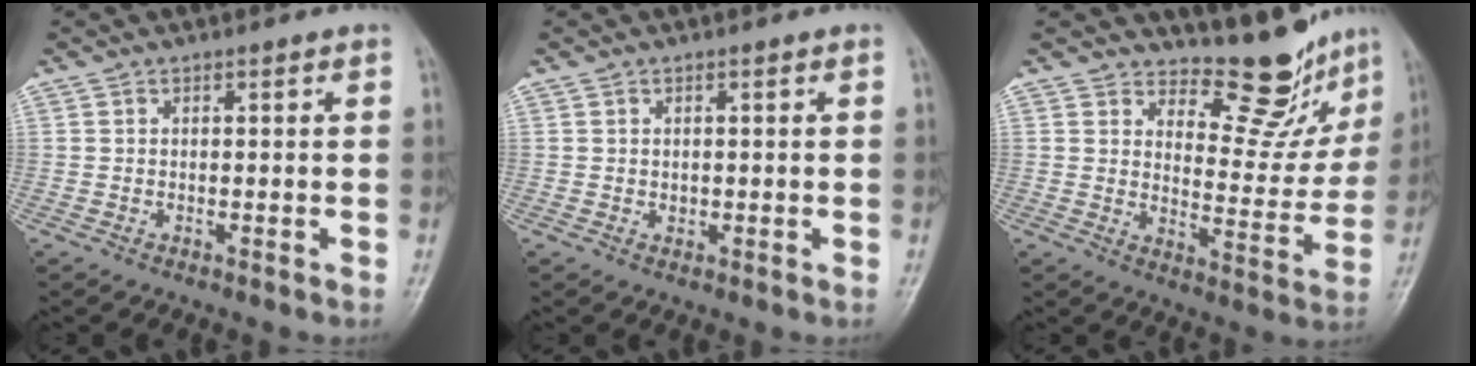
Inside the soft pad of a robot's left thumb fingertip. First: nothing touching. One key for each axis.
{"total": 1.0, "fx": 0.2, "fy": 0.8, "fz": 0.5, "tx": -0.005, "ty": -0.001, "tz": 0.005}
{"total": 11.7, "fx": 10.7, "fy": 3.9, "fz": 3.0, "tx": -0.006, "ty": -0.096, "tz": 0.145}